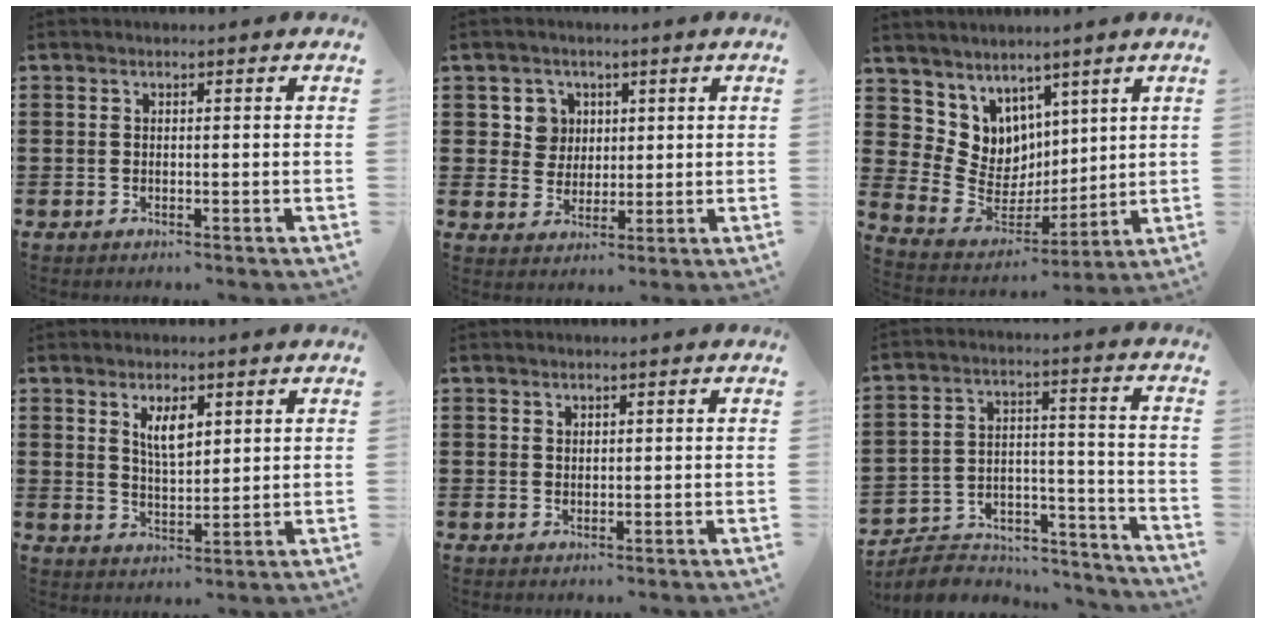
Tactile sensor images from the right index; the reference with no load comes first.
{"total": 4.7, "force": [1.7, 4.3, 0.9], "torque": [-0.041, 0.016, 0.030]}
{"total": 7.4, "force": [4.6, 5.8, -0.2], "torque": [-0.053, -0.057, 0.091]}
{"total": 4.6, "force": [2.3, 1.7, 3.6], "torque": [-0.068, 0.002, 0.038]}
{"total": 1.2, "force": [1.0, 0.6, 0.2], "torque": [-0.004, 0.002, 0.019]}
{"total": 6.6, "force": [-6.1, 2.1, 1.5], "torque": [-0.033, 0.012, -0.120]}